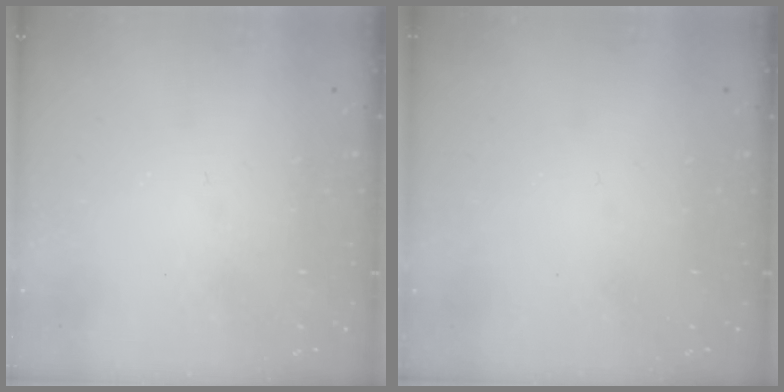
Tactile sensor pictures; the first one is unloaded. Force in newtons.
{"total": 0.0}